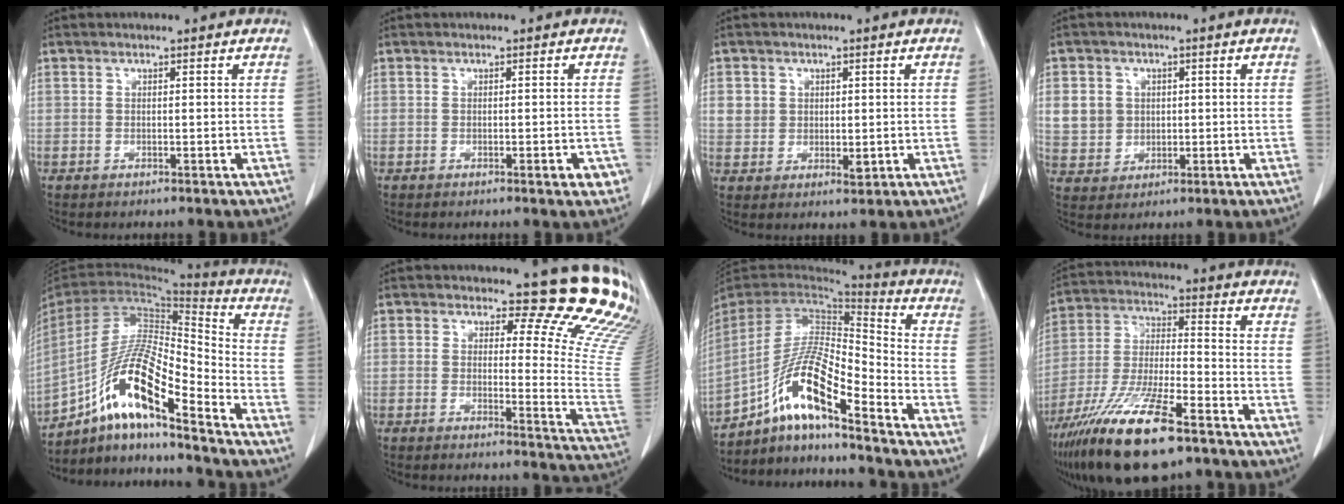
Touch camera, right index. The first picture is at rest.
{"total": 2.1, "force": [-1.0, 0.6, 1.8], "torque": [-0.018, 0.000, -0.012]}
{"total": 4.5, "force": [1.0, 4.0, 2.0], "torque": [-0.024, -0.001, 0.025]}
{"total": 6.9, "force": [1.4, 6.5, 2.0], "torque": [-0.044, 0.015, 0.041]}
{"total": 16.0, "force": [-10.4, 2.0, 12.0], "torque": [-0.232, 0.006, -0.188]}
{"total": 15.7, "force": [13.4, 3.9, 7.3], "torque": [-0.063, -0.107, 0.120]}
{"total": 14.1, "force": [-9.2, 1.5, 10.6], "torque": [-0.203, 0.007, -0.167]}
{"total": 17.9, "force": [-11.5, 3.5, 13.3], "torque": [-0.278, -0.037, -0.211]}